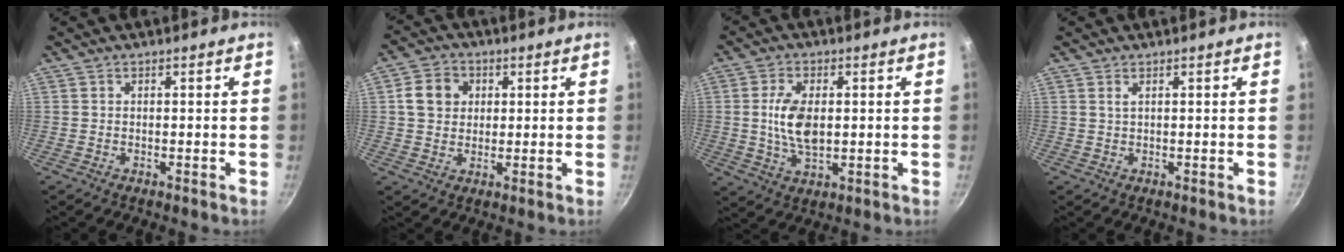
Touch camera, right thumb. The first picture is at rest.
{"total": 7.2, "force": [1.6, 6.0, 3.6], "torque": [-0.047, 0.003, 0.024]}
{"total": 8.8, "force": [0.6, 4.7, 7.4], "torque": [-0.144, -0.006, 0.017]}
{"total": 0.8, "force": [0.4, 0.2, 0.6], "torque": [-0.015, 0.004, 0.010]}